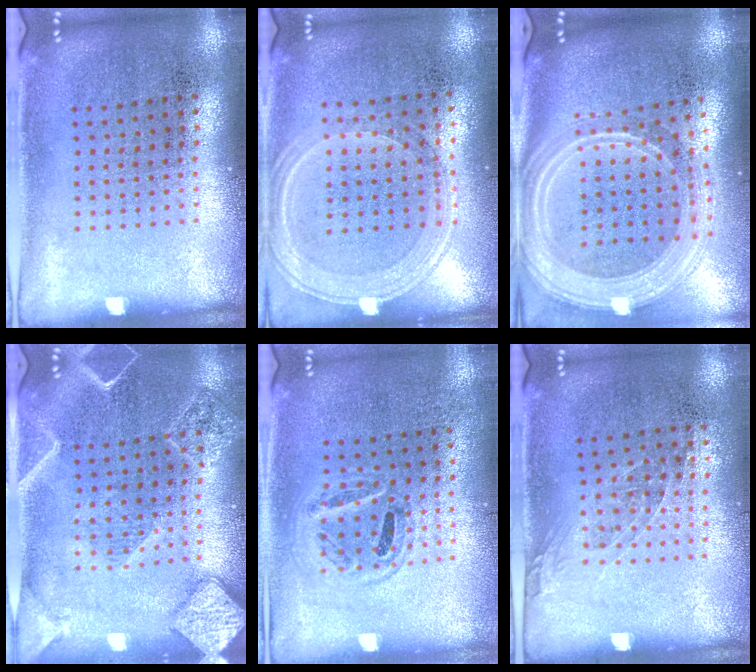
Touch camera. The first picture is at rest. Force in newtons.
{"total": 1.2, "press": 1.1, "slide": 0.4}
{"total": 2.9, "press": 2.3, "slide": 1.7}
{"total": 2.4, "press": 2.2, "slide": 0.9}
{"total": 0.9, "press": 0.8, "slide": 0.3}
{"total": 1.0, "press": 0.8, "slide": 0.6}